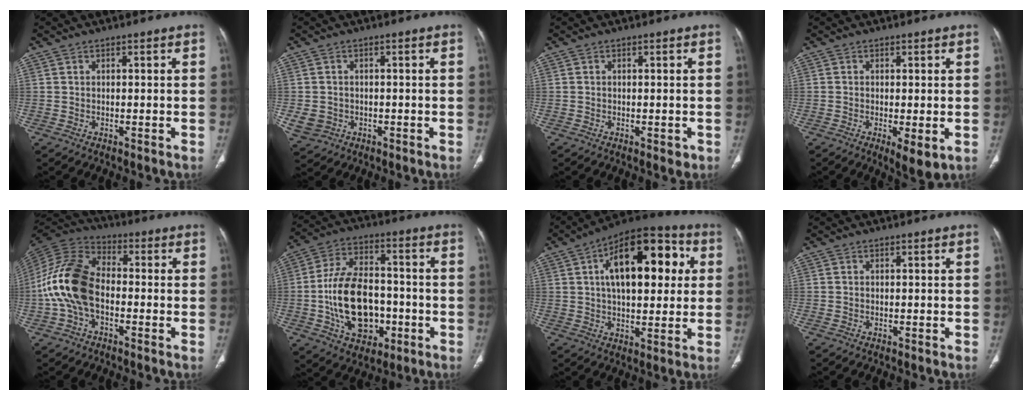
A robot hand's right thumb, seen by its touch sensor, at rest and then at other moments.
{"total": 4.2, "force": [-0.9, 3.7, 1.6], "torque": [-0.031, 0.004, -0.006]}
{"total": 1.2, "force": [-0.4, 0.7, 0.9], "torque": [-0.009, -0.002, -0.004]}
{"total": 4.8, "force": [-1.3, 1.5, 4.4], "torque": [-0.073, -0.016, -0.019]}
{"total": 14.9, "force": [-2.5, 9.3, 11.5], "torque": [-0.234, 0.036, -0.054]}
{"total": 17.9, "force": [-3.6, 11.5, 13.2], "torque": [-0.211, 0.025, -0.054]}
{"total": 20.6, "force": [4.9, 10.5, 17.1], "torque": [-0.220, 0.018, 0.065]}
{"total": 0.0}